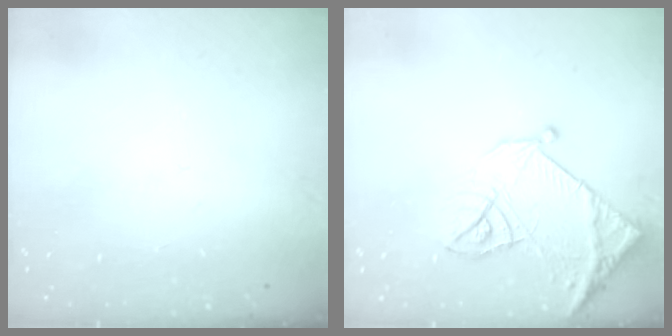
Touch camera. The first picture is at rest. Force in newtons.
{"total": 14.4, "press": 14.3, "slide": 1.6}